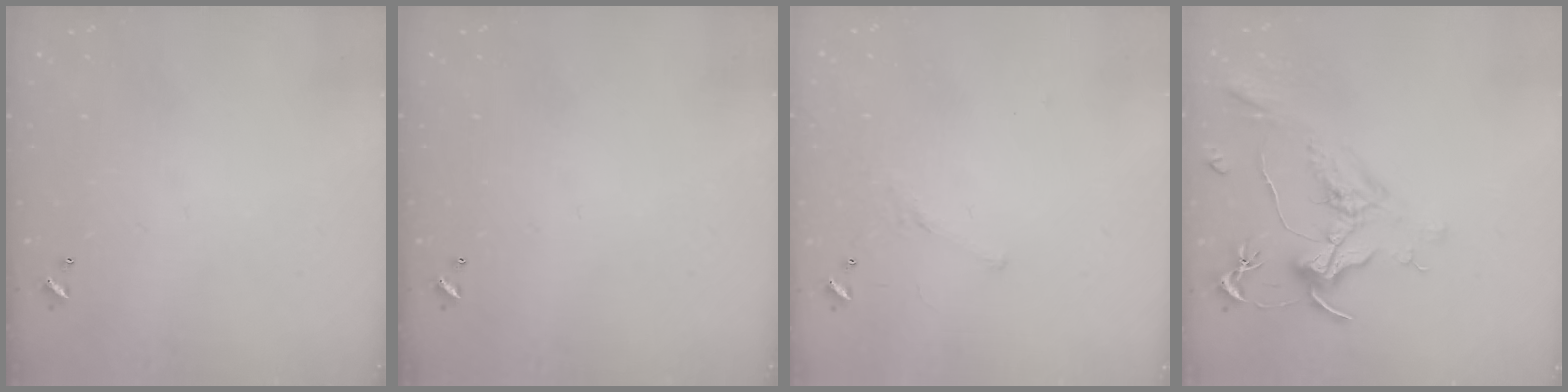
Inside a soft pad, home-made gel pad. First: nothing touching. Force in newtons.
{"total": 0.0}
{"total": 4.2, "press": 4.1, "slide": 0.9}
{"total": 1.6, "press": 1.3, "slide": 0.9}